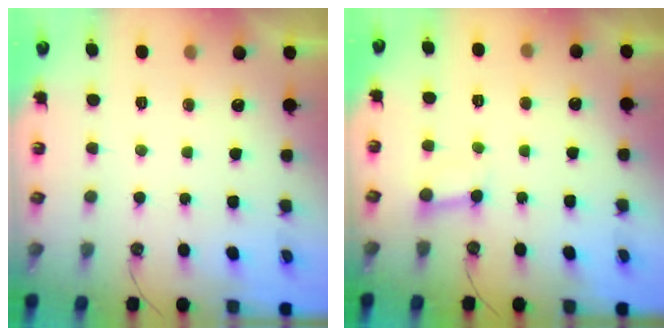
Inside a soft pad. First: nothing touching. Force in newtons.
{"total": 2.7, "press": 2.7, "slide": 0.2}